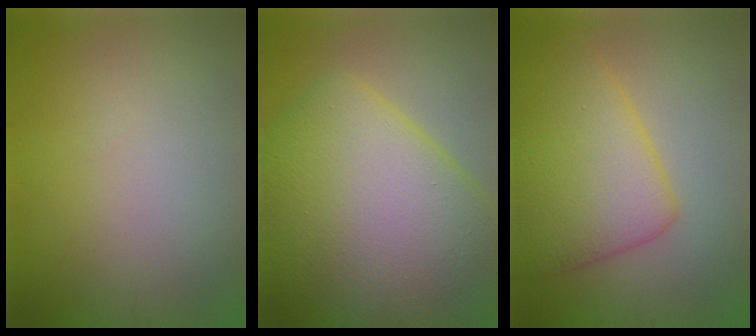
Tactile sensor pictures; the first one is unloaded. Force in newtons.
{"total": 14.7, "press": 14.7, "slide": 0.4}
{"total": 7.4, "press": 7.4, "slide": 0.1}